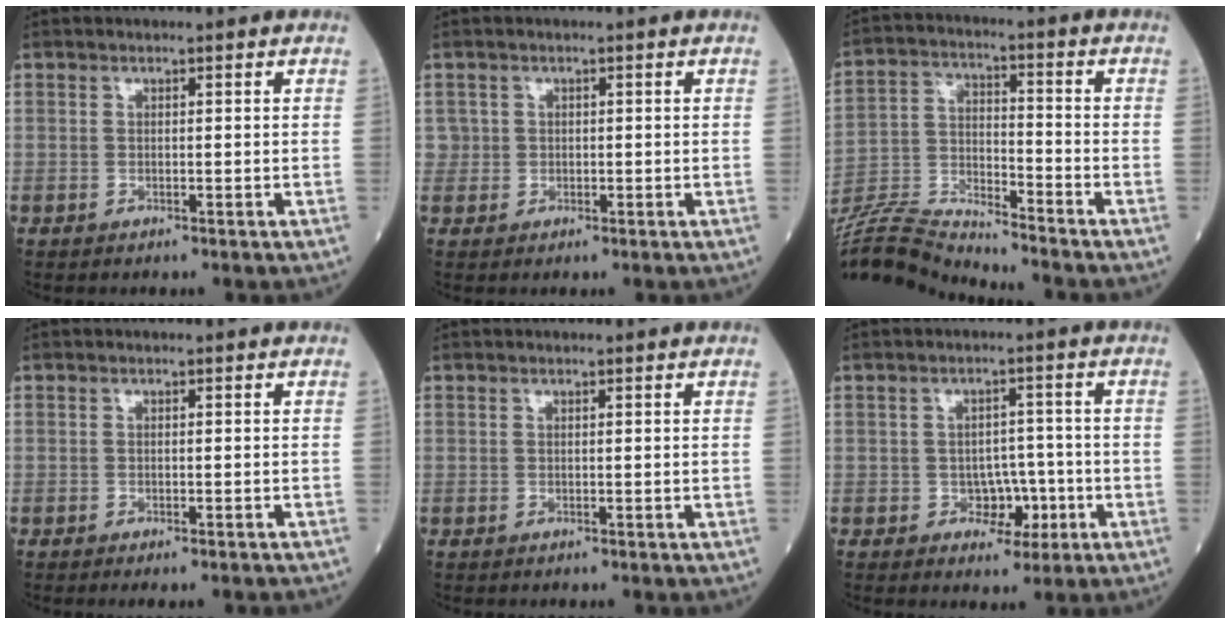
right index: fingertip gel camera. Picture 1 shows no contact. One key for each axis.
{"total": 1.2, "fx": 0.1, "fy": 1.1, "fz": -0.1, "tx": 0.013, "ty": 0.005, "tz": -0.002}
{"total": 12.1, "fx": -12.1, "fy": -0.5, "fz": 1.3, "tx": -0.034, "ty": 0.021, "tz": -0.231}
{"total": 2.8, "fx": -2.5, "fy": 0.1, "fz": 1.3, "tx": -0.011, "ty": -0.003, "tz": -0.034}
{"total": 0.0}
{"total": 4.1, "fx": -1.6, "fy": 2.8, "fz": 2.6, "tx": -0.028, "ty": 0.011, "tz": -0.019}